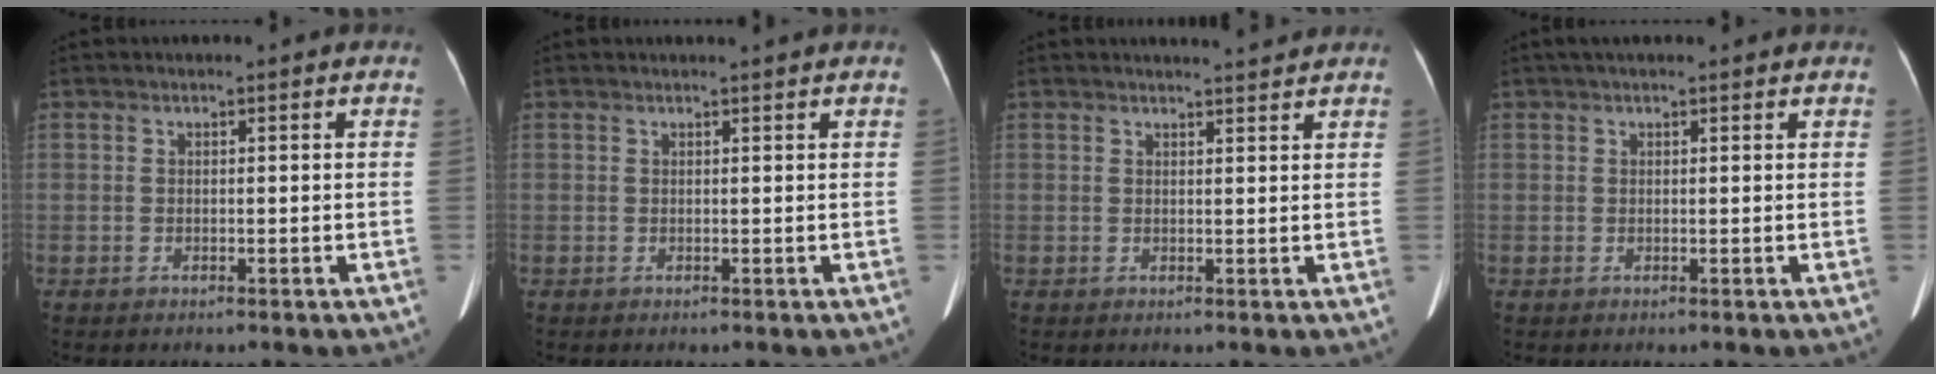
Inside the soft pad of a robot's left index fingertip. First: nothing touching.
{"total": 2.2, "force": [2.0, -0.5, 0.7], "torque": [-0.010, 0.008, 0.030]}
{"total": 3.7, "force": [3.6, -0.2, 0.7], "torque": [-0.014, 0.005, 0.046]}
{"total": 5.7, "force": [4.8, 1.1, 2.9], "torque": [-0.045, 0.035, 0.067]}